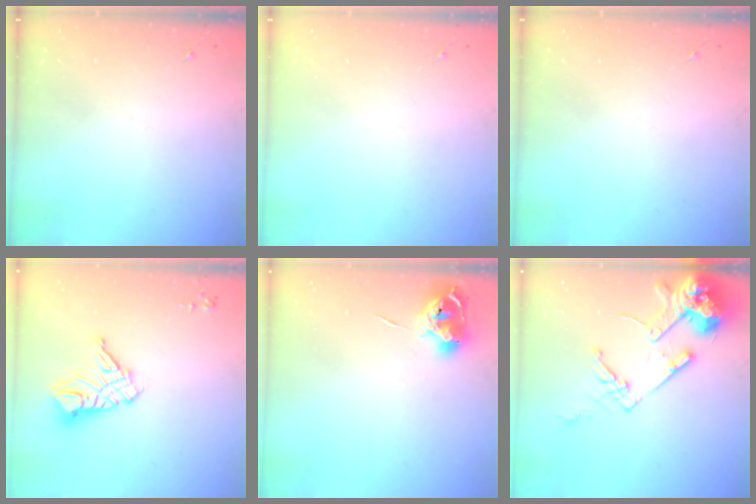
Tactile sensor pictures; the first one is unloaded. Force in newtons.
{"total": 0.0}
{"total": 0.0}
{"total": 12.6, "press": 12.5, "slide": 1.3}
{"total": 9.6, "press": 9.6, "slide": 0.6}
{"total": 15.8, "press": 15.6, "slide": 2.0}